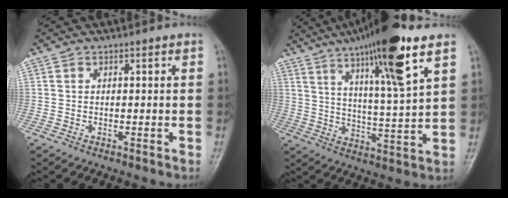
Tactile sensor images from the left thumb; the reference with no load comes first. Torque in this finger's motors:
{"motor_torque": [1.87, 0.01, 1.80, -0.96, 0.26]}